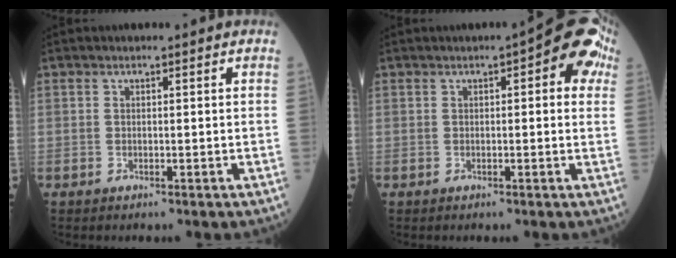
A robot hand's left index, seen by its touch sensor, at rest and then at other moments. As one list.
[{"total": 7.8, "force": [3.0, 2.3, 6.8], "torque": [-0.066, 0.021, 0.026]}]